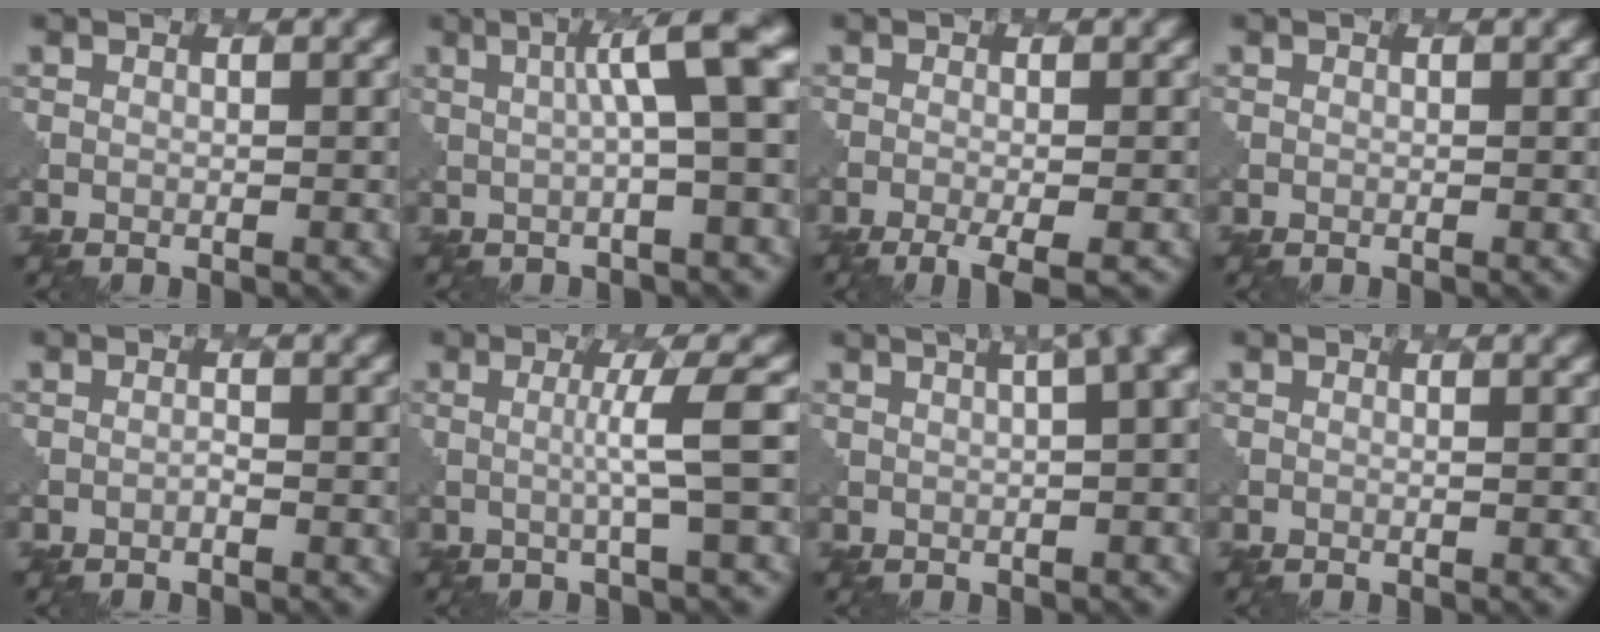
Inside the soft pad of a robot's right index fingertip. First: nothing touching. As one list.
[{"total": 8.2, "force": [1.6, 1.7, 7.9], "torque": [-0.089, 0.023, 0.018]}, {"total": 3.3, "force": [-1.9, 0.7, 2.6], "torque": [-0.037, -0.003, -0.032]}, {"total": 0.0}, {"total": 0.0}, {"total": 3.0, "force": [0.3, 0.1, 3.0], "torque": [-0.049, -0.001, -0.001]}, {"total": 15.5, "force": [5.0, 7.6, 12.6], "torque": [-0.050, 0.078, 0.043]}, {"total": 0.7, "force": [0.3, 0.2, 0.5], "torque": [-0.004, -0.003, -0.001]}]